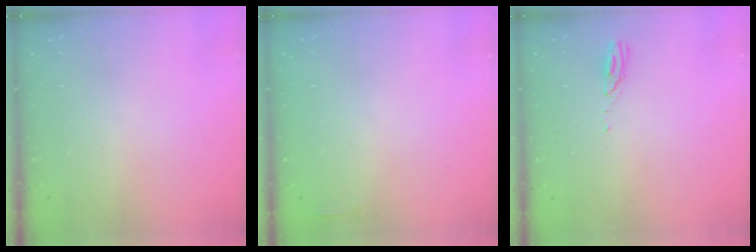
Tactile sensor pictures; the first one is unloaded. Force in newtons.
{"total": 3.3, "press": 2.7, "slide": 1.8}
{"total": 3.0, "press": 2.9, "slide": 0.3}